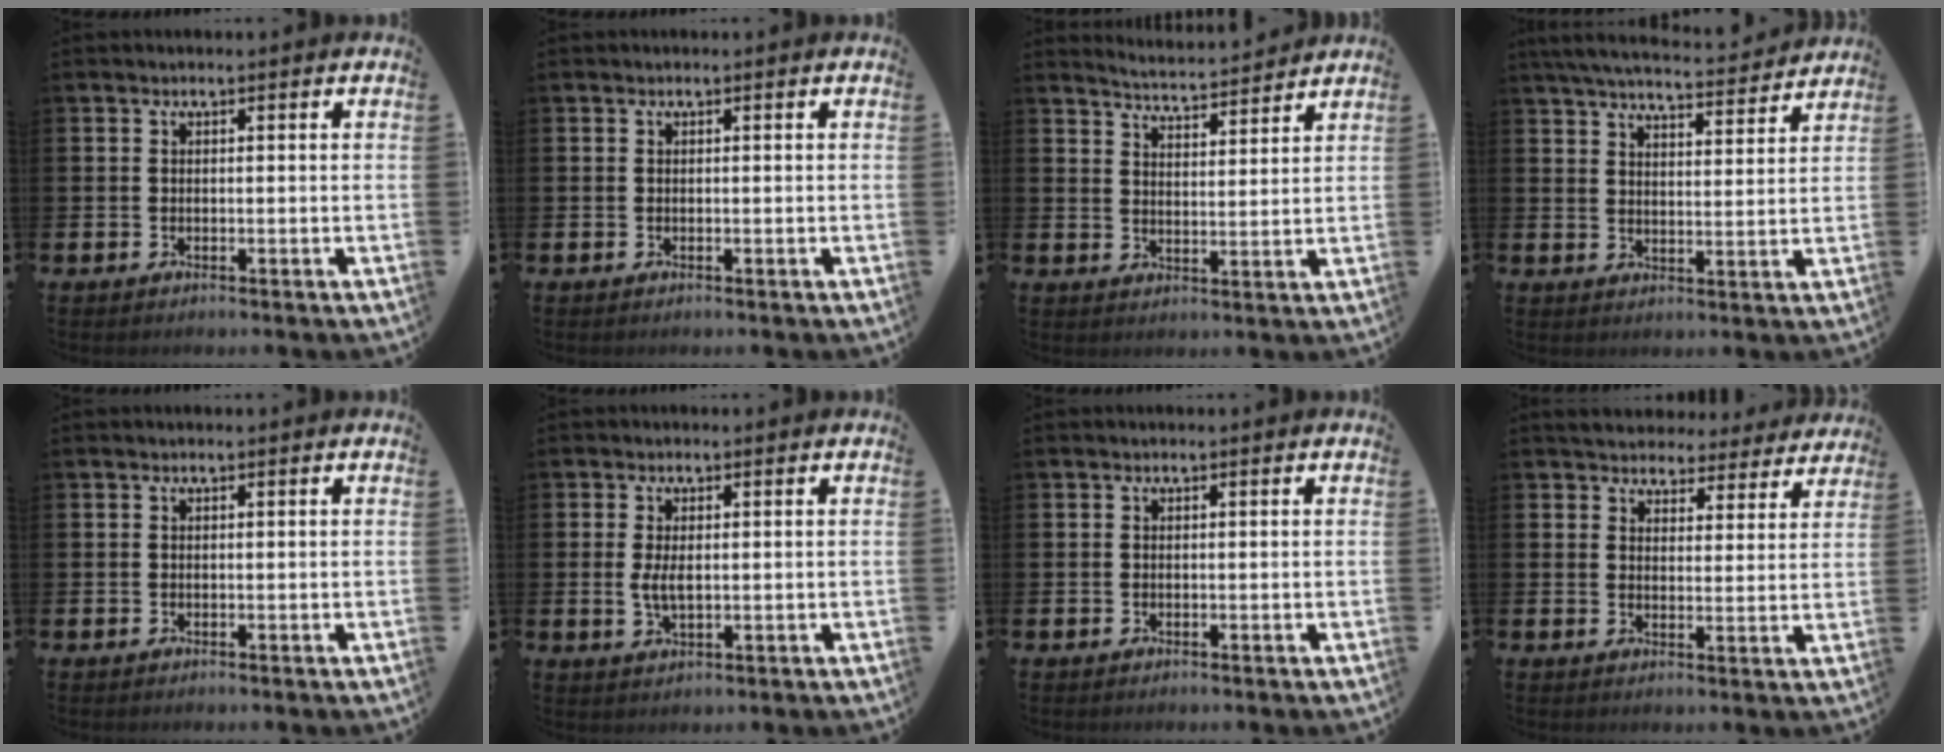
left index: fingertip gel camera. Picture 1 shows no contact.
{"total": 0.0}
{"total": 4.4, "force": [4.4, 0.0, 0.4], "torque": [-0.028, -0.038, 0.071]}
{"total": 6.0, "force": [5.8, 0.6, 1.4], "torque": [-0.048, -0.039, 0.102]}
{"total": 0.0}
{"total": 2.8, "force": [0.2, 1.3, 2.5], "torque": [-0.041, 0.000, 0.001]}
{"total": 0.0}
{"total": 4.5, "force": [4.3, 1.3, 0.1], "torque": [-0.022, -0.030, 0.076]}